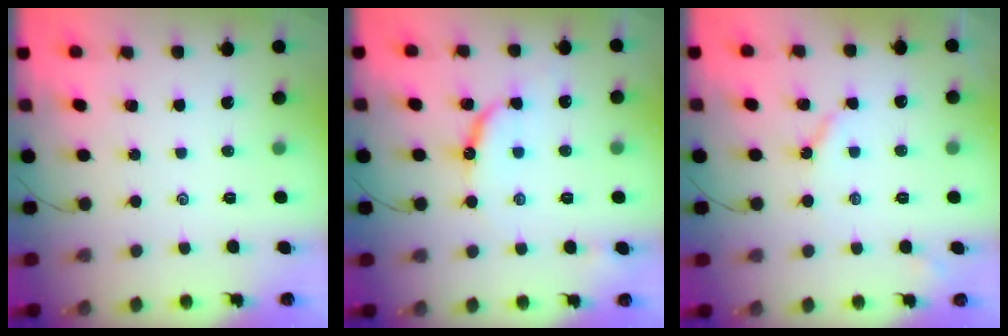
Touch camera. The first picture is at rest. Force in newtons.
{"total": 10.5, "press": 10.4, "slide": 0.8}
{"total": 3.6, "press": 3.6, "slide": 0.5}